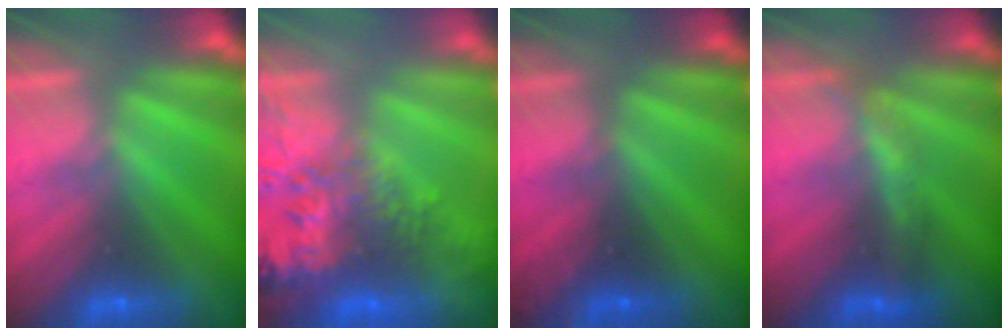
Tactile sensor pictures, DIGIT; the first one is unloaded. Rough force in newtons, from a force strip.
{"total": 7.3}
{"total": 2.4}
{"total": 2.0}